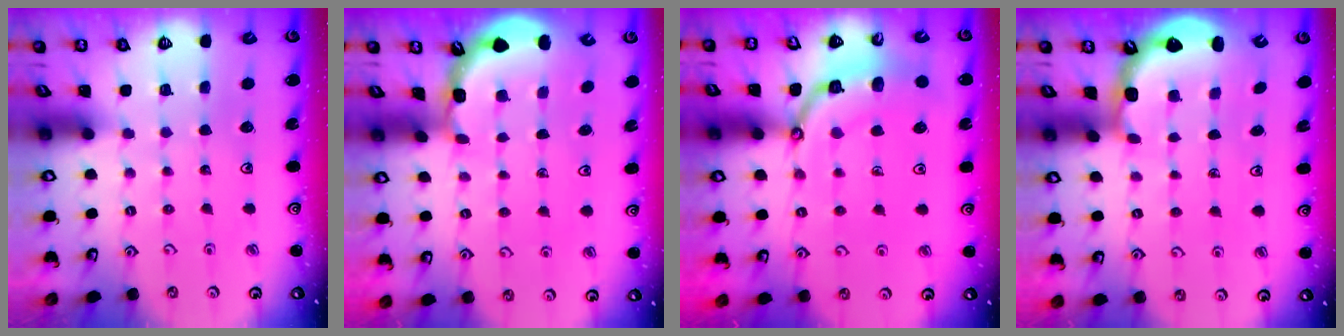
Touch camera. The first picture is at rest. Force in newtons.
{"total": 2.2, "press": 2.2, "slide": 0.4}
{"total": 8.0, "press": 8.0, "slide": 0.3}
{"total": 2.5, "press": 2.1, "slide": 1.3}